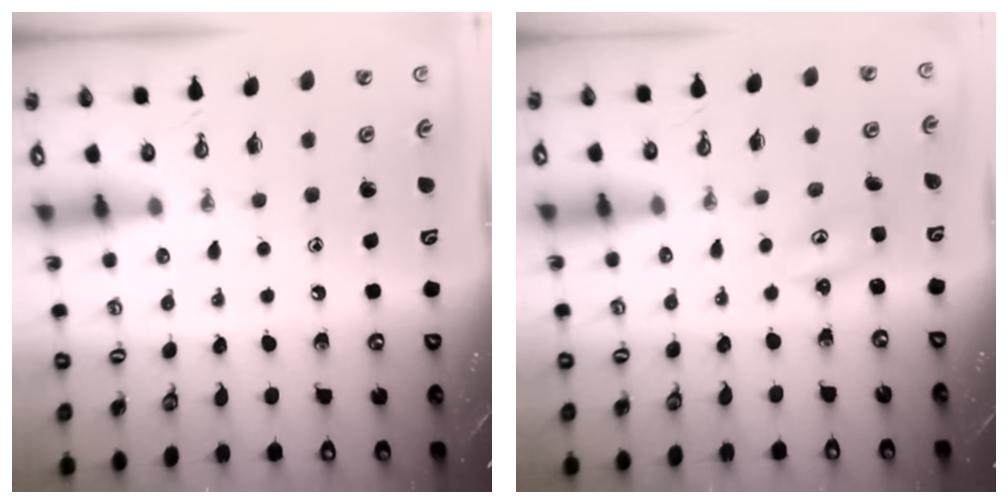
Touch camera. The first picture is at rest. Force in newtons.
{"total": 1.8, "press": 1.8, "slide": 0.2}